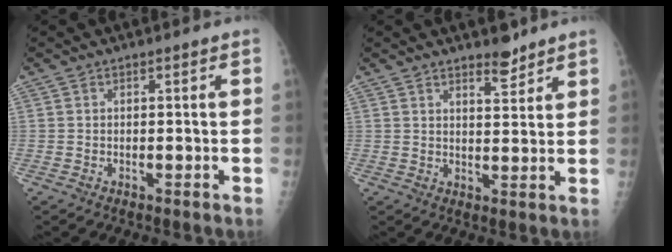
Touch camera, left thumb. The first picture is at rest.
{"total": 4.1, "force": [3.3, 1.4, 1.9], "torque": [-0.017, -0.026, 0.051]}